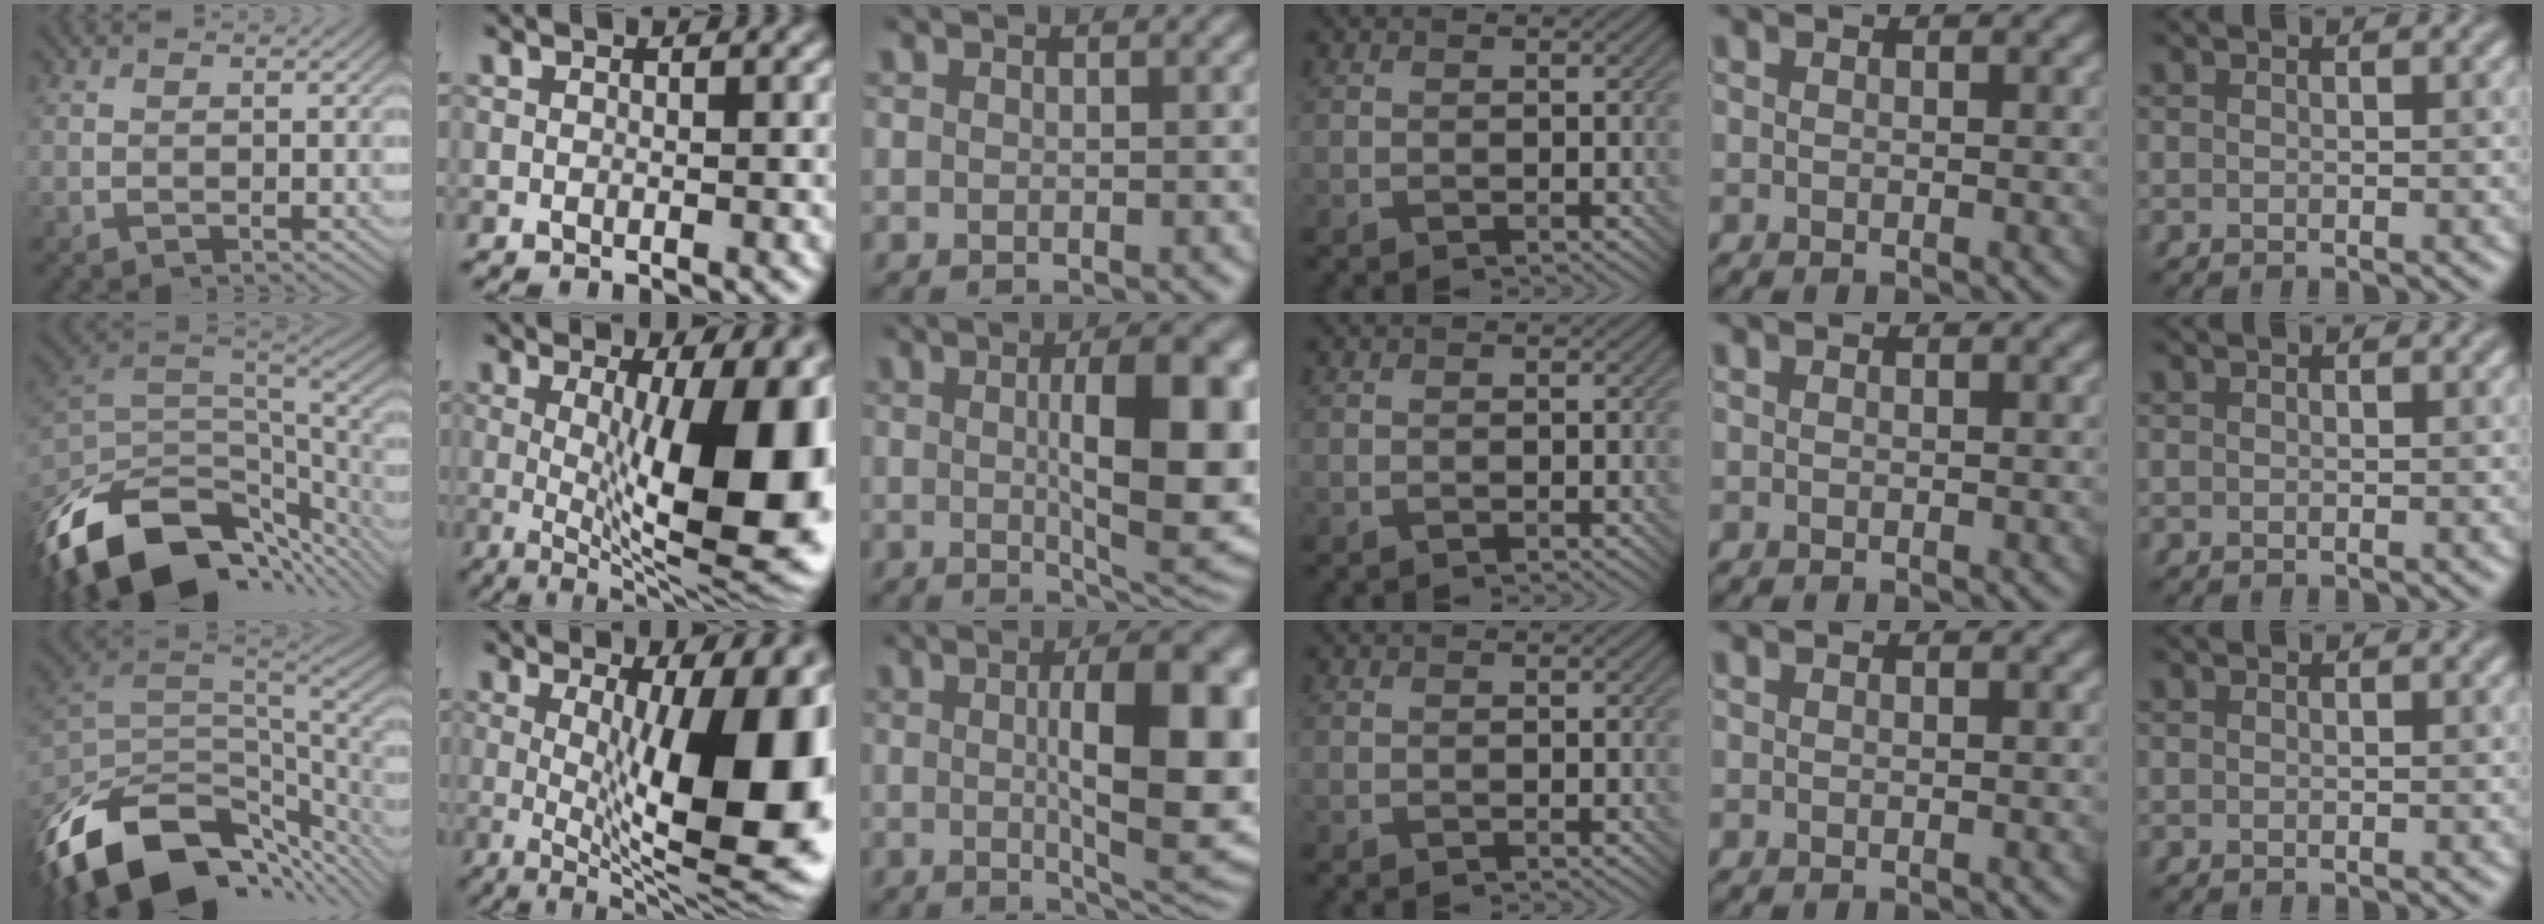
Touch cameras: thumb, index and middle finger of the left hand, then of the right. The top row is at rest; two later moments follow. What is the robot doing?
{"motion": "insert", "object": "bottle cap"}